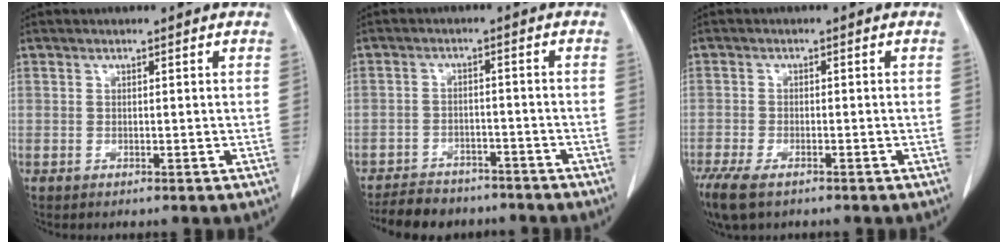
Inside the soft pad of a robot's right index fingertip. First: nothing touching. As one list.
[{"total": 10.7, "force": [-9.4, 4.0, 3.1], "torque": [-0.049, 0.001, -0.130]}, {"total": 8.4, "force": [-6.0, 3.1, 5.1], "torque": [-0.102, -0.019, -0.098]}]